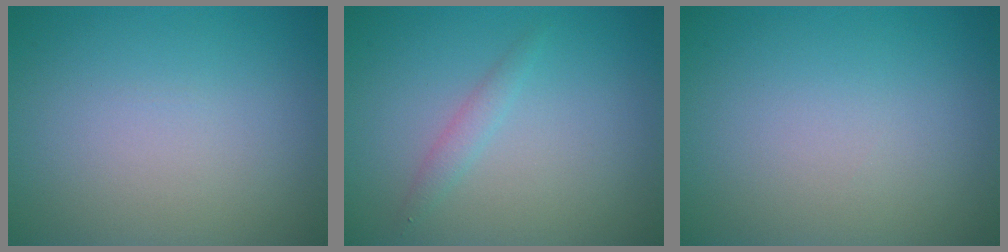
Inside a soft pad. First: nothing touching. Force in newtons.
{"total": 1.5, "press": 1.5, "slide": 0.1}
{"total": 0.0}